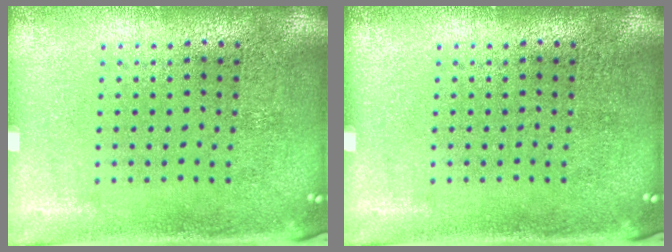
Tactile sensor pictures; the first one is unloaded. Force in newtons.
{"total": 0.0}